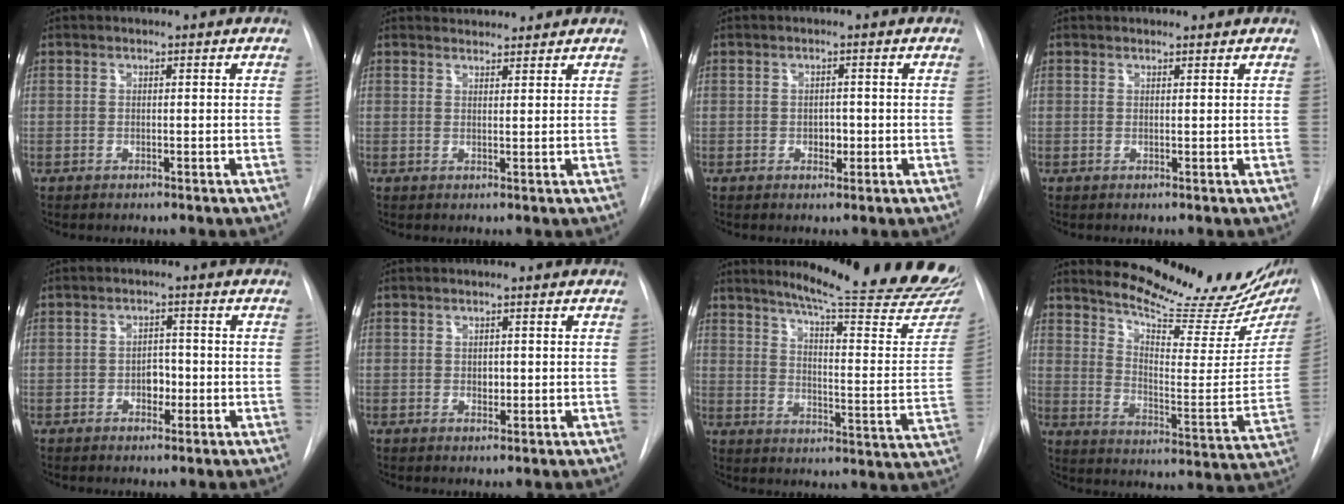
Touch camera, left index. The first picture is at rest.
{"total": 3.3, "force": [3.2, 0.5, 0.0], "torque": [-0.006, 0.020, 0.050]}
{"total": 1.5, "force": [-0.3, 1.1, 1.0], "torque": [-0.013, 0.002, -0.002]}
{"total": 3.0, "force": [2.8, 0.7, 0.7], "torque": [-0.009, 0.024, 0.039]}
{"total": 2.0, "force": [-0.6, 1.3, 1.4], "torque": [-0.017, 0.005, -0.007]}
{"total": 1.1, "force": [0.1, 0.9, 0.7], "torque": [-0.010, 0.000, 0.003]}
{"total": 25.4, "force": [22.6, 0.7, 11.5], "torque": [-0.159, -0.113, 0.277]}
{"total": 21.4, "force": [19.1, 2.3, 9.5], "torque": [-0.141, -0.094, 0.252]}